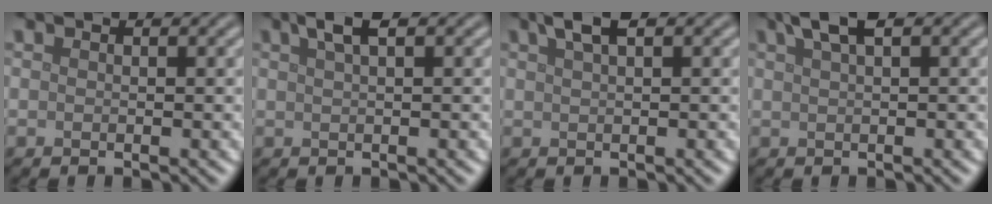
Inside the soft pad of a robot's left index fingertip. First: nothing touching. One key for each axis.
{"total": 2.2, "fx": 1.3, "fy": 0.6, "fz": 1.7, "tx": -0.024, "ty": 0.007, "tz": 0.022}
{"total": 2.2, "fx": 1.4, "fy": 0.6, "fz": 1.7, "tx": -0.026, "ty": 0.007, "tz": 0.024}
{"total": 2.6, "fx": 1.6, "fy": 0.7, "fz": 1.9, "tx": -0.030, "ty": 0.008, "tz": 0.028}